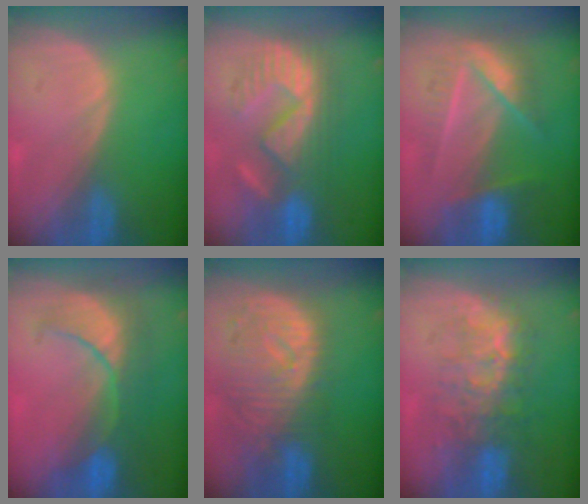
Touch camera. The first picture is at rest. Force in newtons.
{"total": 9.7, "press": 9.7, "slide": 0.3}
{"total": 7.3, "press": 7.3, "slide": 0.2}
{"total": 8.4, "press": 8.3, "slide": 1.3}
{"total": 11.2, "press": 9.8, "slide": 5.4}
{"total": 8.7, "press": 8.1, "slide": 3.1}